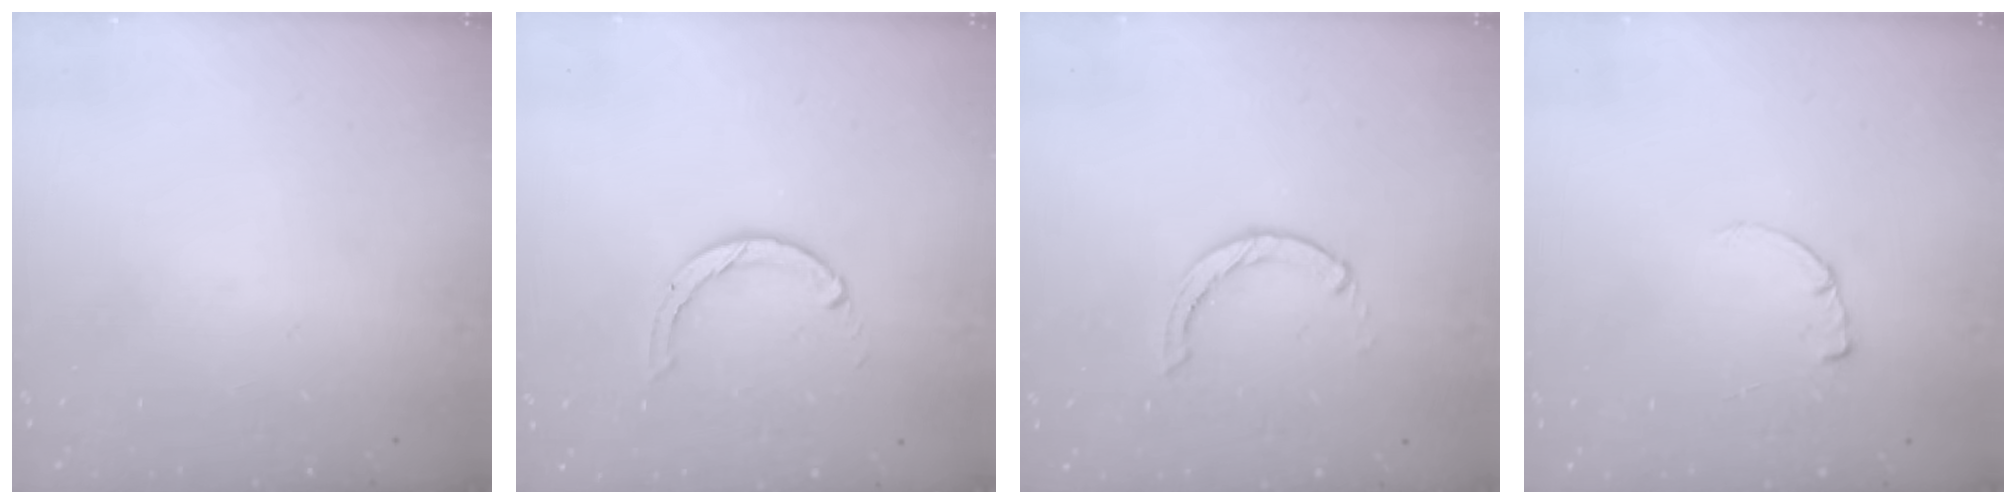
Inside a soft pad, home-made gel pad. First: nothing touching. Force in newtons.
{"total": 2.0, "press": 2.0, "slide": 0.3}
{"total": 0.6, "press": 0.6, "slide": 0.2}
{"total": 0.6, "press": 0.5, "slide": 0.2}